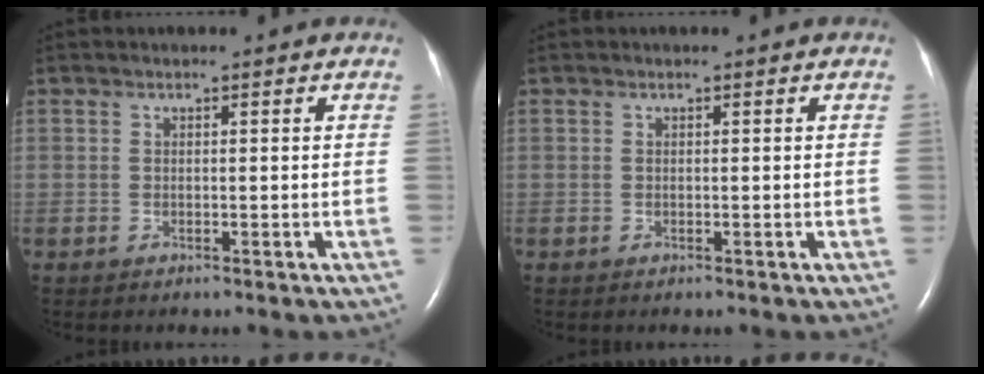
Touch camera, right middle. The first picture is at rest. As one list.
[{"total": 0.0}]